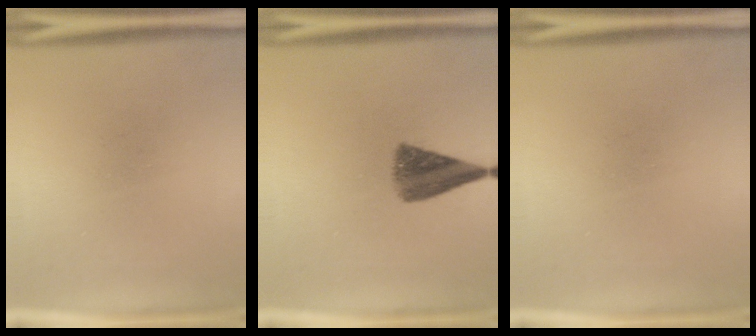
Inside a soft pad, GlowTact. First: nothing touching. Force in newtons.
{"total": 7.3}
{"total": 0.0}